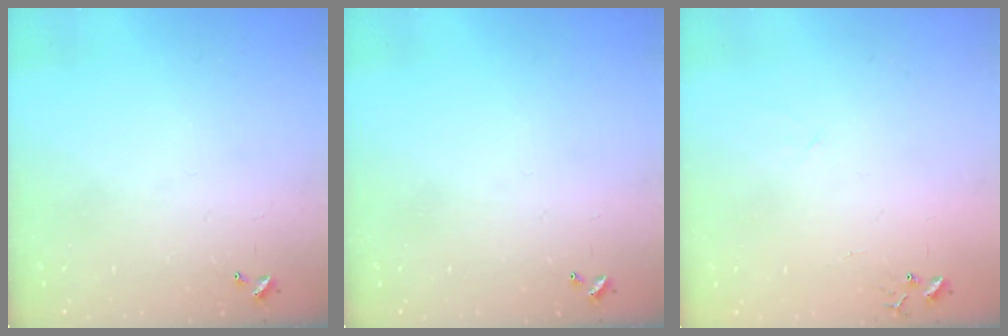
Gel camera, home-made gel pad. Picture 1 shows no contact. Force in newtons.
{"total": 0.0}
{"total": 4.6, "press": 4.5, "slide": 0.6}